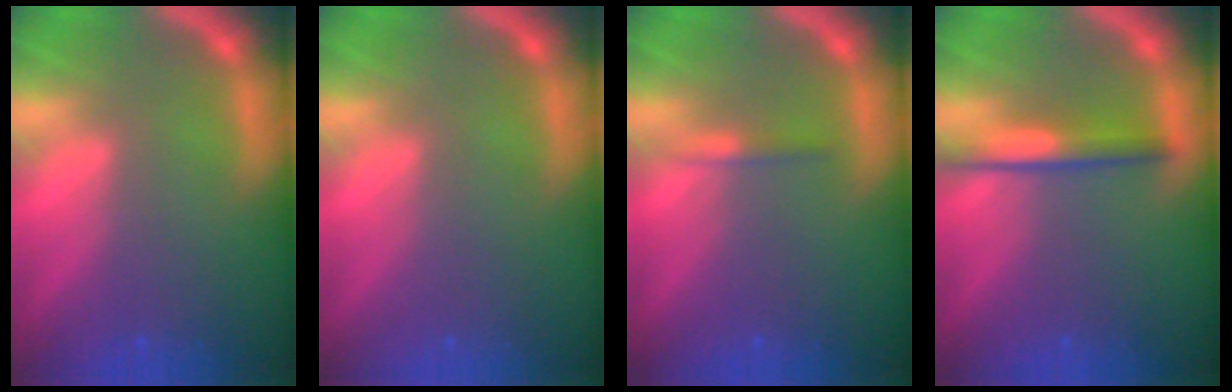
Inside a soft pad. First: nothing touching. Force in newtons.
{"total": 0.0}
{"total": 0.9}
{"total": 3.0}